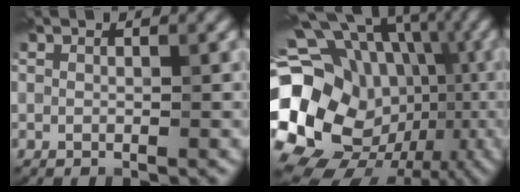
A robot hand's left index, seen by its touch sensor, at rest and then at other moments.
{"total": 21.3, "force": [-3.0, 18.5, 10.1], "torque": [-0.179, 0.020, -0.067]}